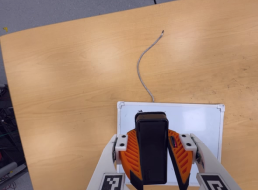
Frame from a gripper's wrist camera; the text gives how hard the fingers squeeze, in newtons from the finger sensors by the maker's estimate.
{"total": 9.9, "left": 9.9, "right": 9.9}